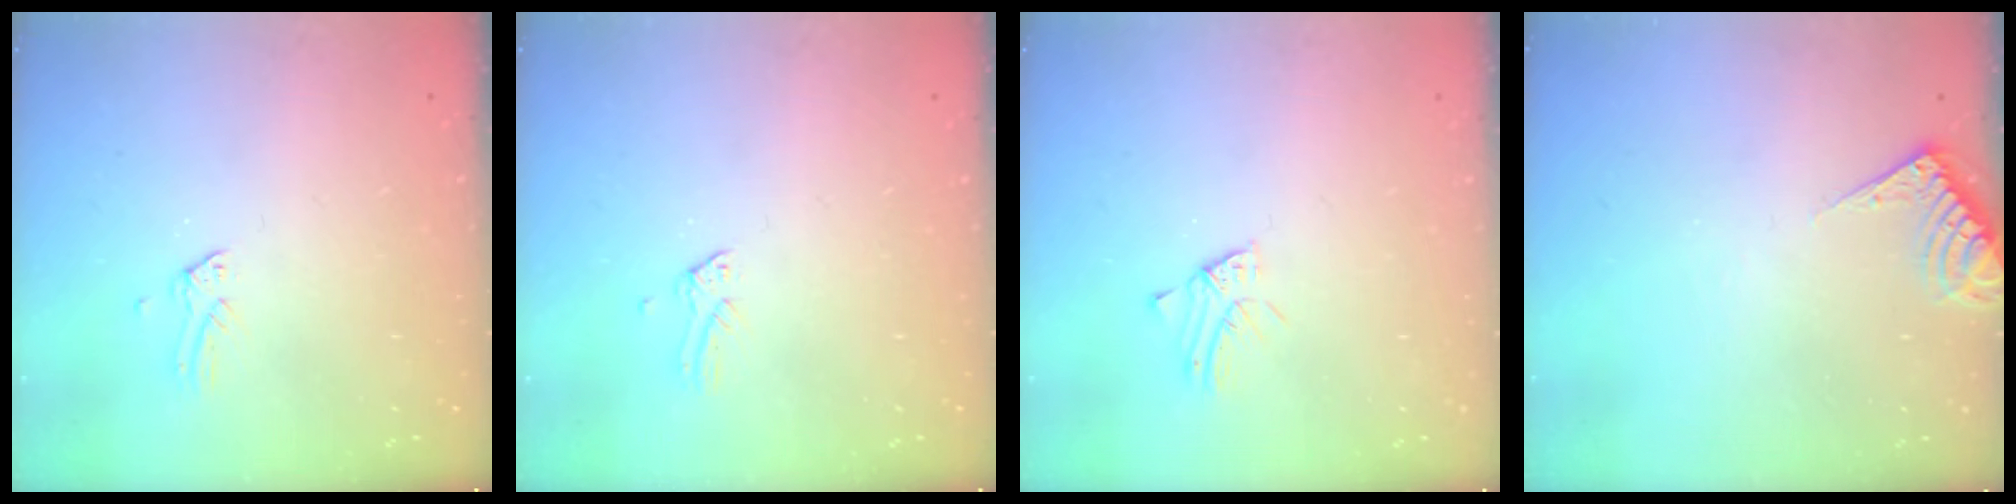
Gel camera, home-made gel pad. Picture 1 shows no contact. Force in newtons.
{"total": 0.0}
{"total": 1.4, "press": 1.4, "slide": 0.0}
{"total": 5.3, "press": 5.3, "slide": 0.5}